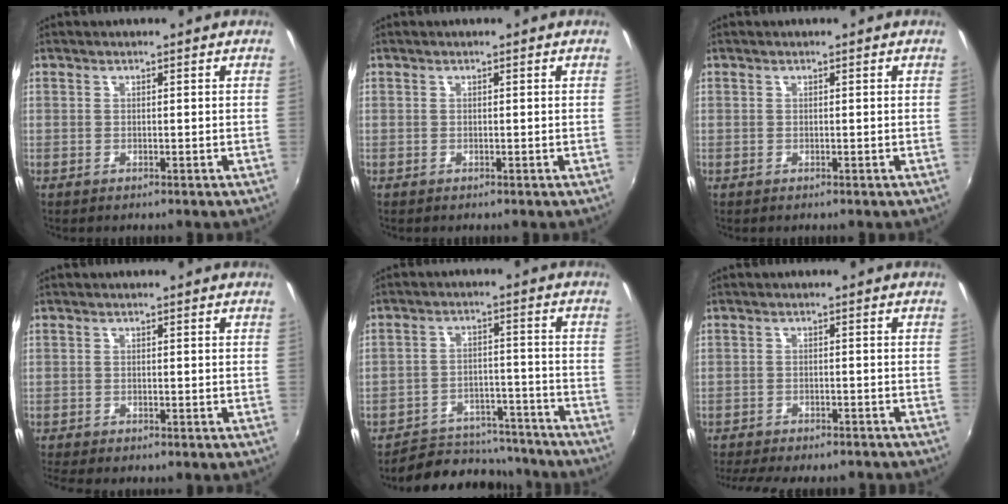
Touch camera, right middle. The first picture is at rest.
{"total": 0.0}
{"total": 0.0}
{"total": 3.6, "force": [-2.9, 0.9, 2.0], "torque": [-0.043, -0.021, -0.047]}
{"total": 14.9, "force": [-13.4, 5.5, 3.5], "torque": [-0.080, 0.031, -0.172]}
{"total": 11.1, "force": [-9.7, 2.4, 4.8], "torque": [-0.107, -0.023, -0.139]}